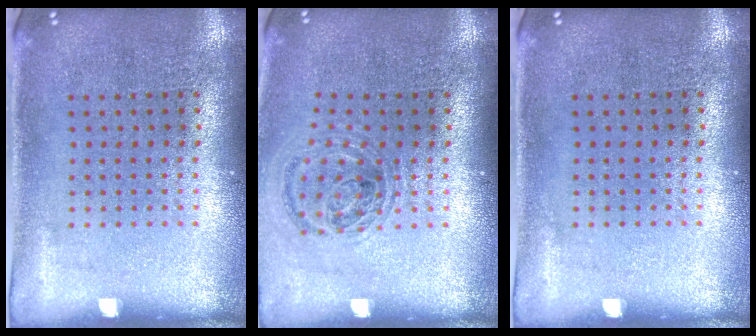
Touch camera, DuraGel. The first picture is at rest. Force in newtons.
{"total": 0.9, "press": 0.9, "slide": 0.2}
{"total": 0.0}